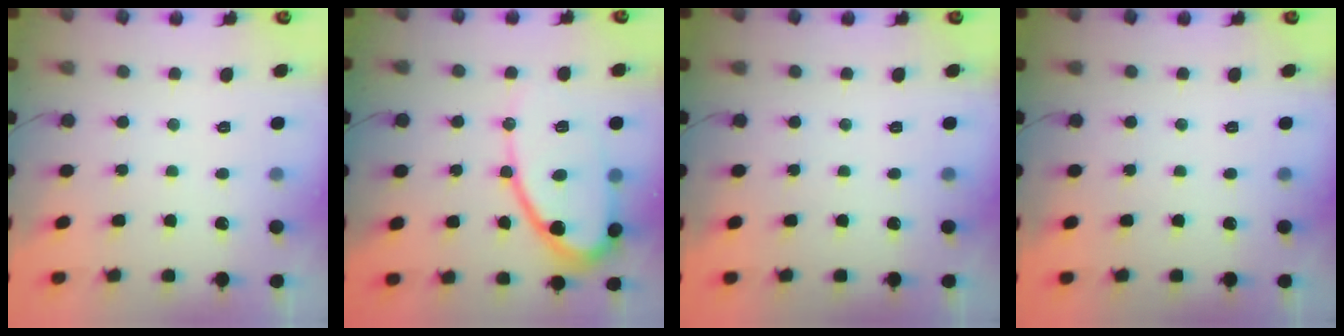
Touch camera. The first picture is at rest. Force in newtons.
{"total": 12.9, "press": 12.8, "slide": 1.5}
{"total": 0.0}
{"total": 0.0}